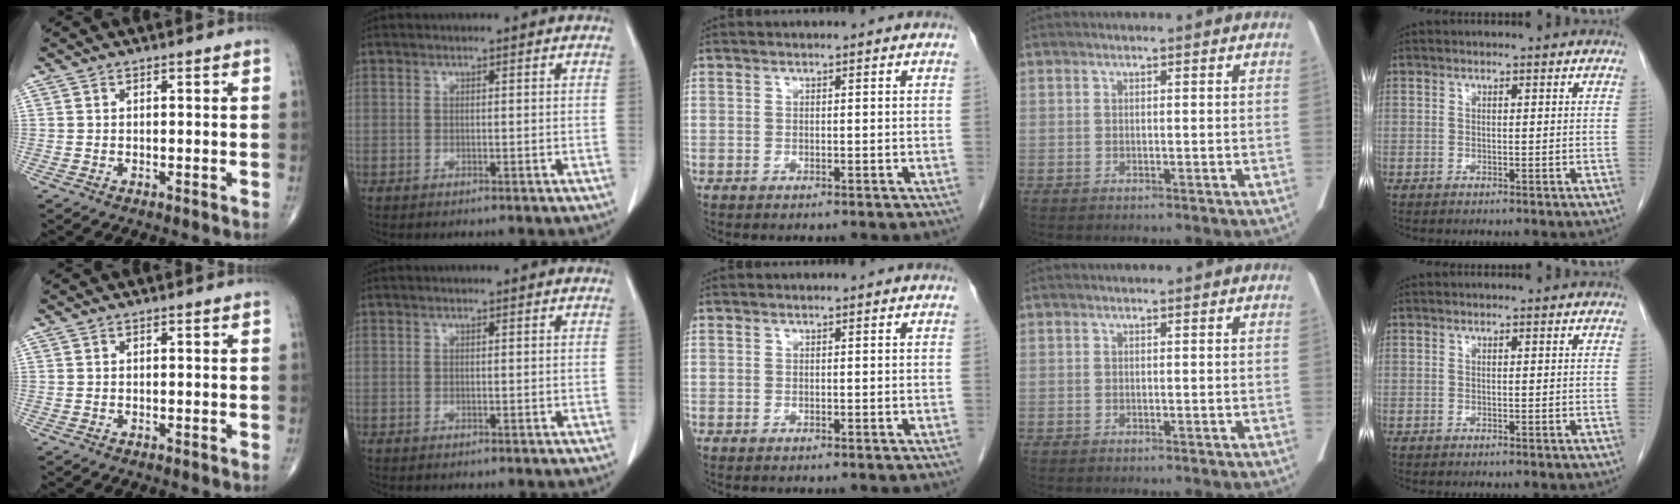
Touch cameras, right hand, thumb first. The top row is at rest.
{}